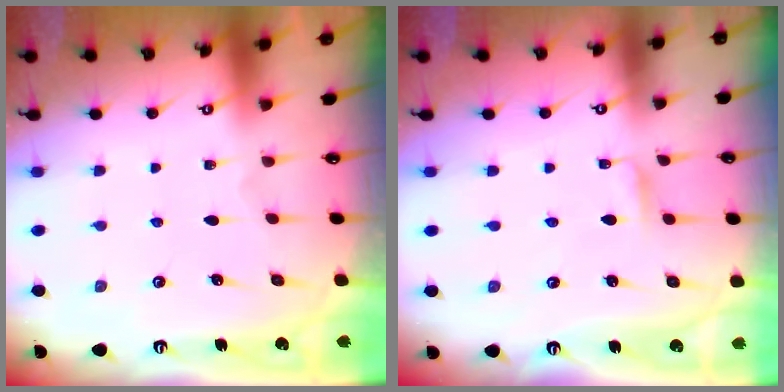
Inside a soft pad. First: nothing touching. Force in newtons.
{"total": 2.5, "press": 2.5, "slide": 0.3}